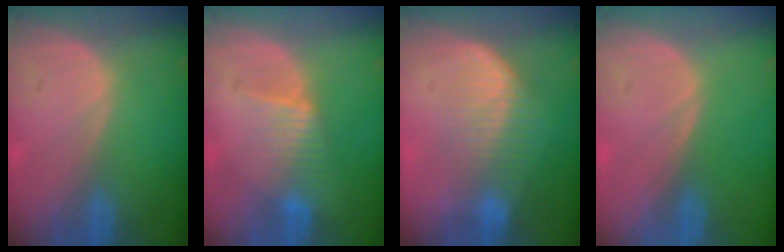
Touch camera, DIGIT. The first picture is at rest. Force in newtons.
{"total": 4.5, "press": 4.5, "slide": 0.5}
{"total": 6.7, "press": 6.3, "slide": 2.3}
{"total": 0.0}